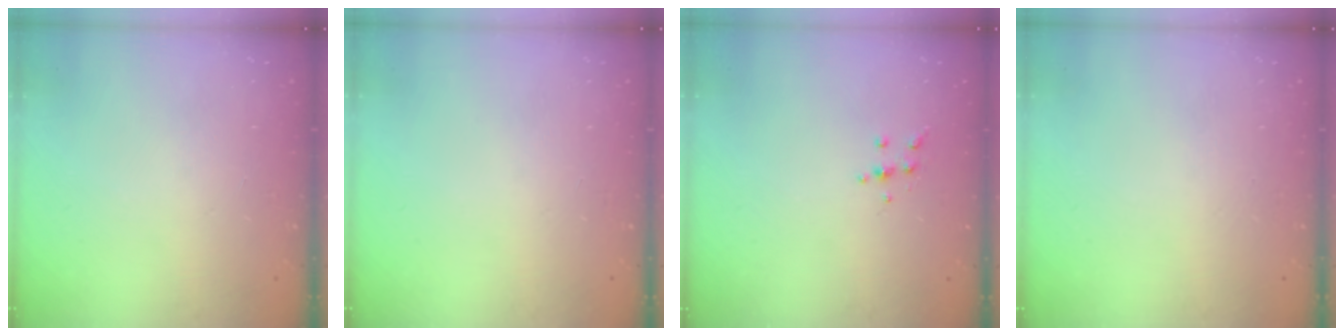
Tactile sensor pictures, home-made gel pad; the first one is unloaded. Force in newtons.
{"total": 0.0}
{"total": 4.1, "press": 4.0, "slide": 1.0}
{"total": 0.0}